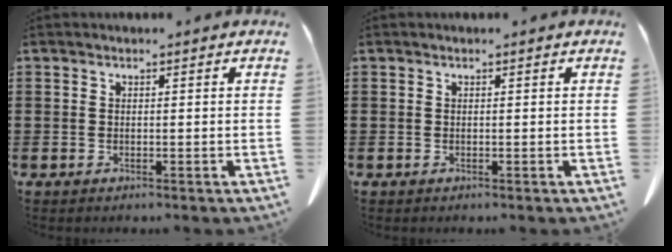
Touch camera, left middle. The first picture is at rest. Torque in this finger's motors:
{"motor_torque": [-0.04, 0.04, 0.00, 0.00]}